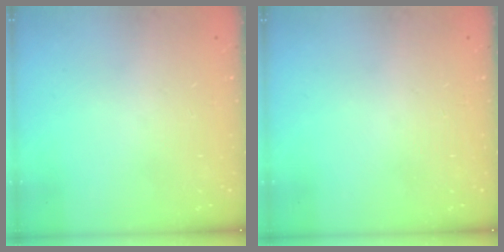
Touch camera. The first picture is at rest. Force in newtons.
{"total": 0.0}